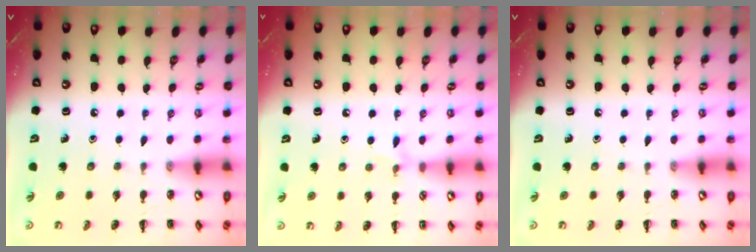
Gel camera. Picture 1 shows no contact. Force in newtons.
{"total": 4.9, "press": 4.6, "slide": 1.7}
{"total": 0.0}